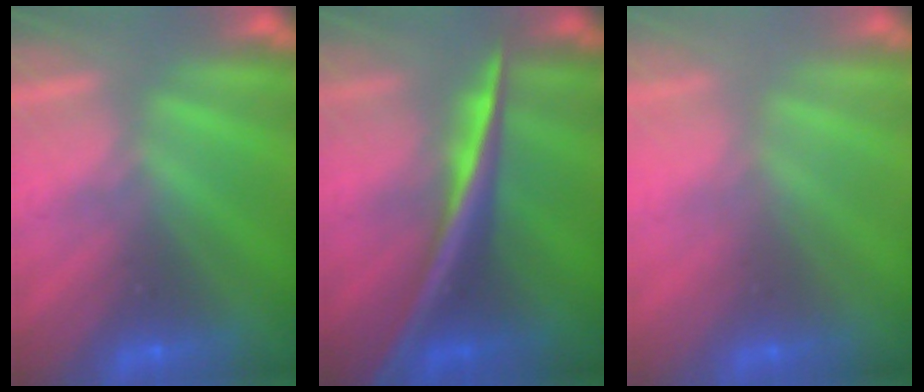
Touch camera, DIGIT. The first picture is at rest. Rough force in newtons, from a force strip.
{"total": 2.6}
{"total": 2.7}